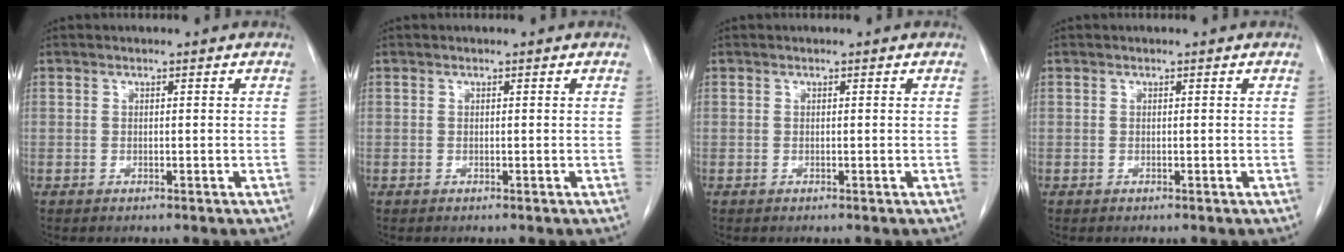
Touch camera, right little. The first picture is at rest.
{"total": 0.0}
{"total": 0.0}
{"total": 0.0}